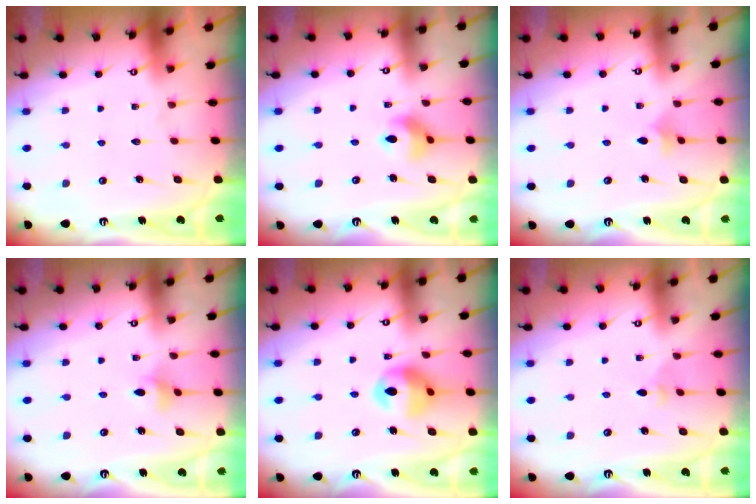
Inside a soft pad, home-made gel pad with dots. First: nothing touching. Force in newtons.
{"total": 8.8, "press": 8.6, "slide": 2.1}
{"total": 3.0, "press": 2.9, "slide": 0.8}
{"total": 2.8, "press": 2.8, "slide": 0.4}
{"total": 13.3, "press": 12.6, "slide": 4.1}
{"total": 2.9, "press": 2.8, "slide": 0.6}